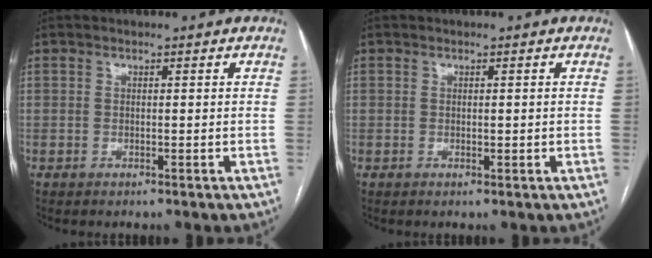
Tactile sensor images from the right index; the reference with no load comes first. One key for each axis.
{"total": 0.7, "fx": 0.0, "fy": 0.4, "fz": 0.5, "tx": -0.007, "ty": 0.000, "tz": 0.004}